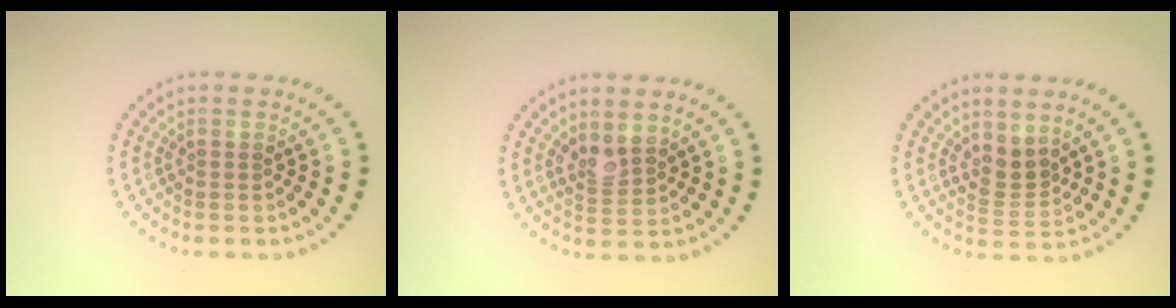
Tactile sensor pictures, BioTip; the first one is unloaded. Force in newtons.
{"total": 2.0, "press": 1.7, "slide": 1.1}
{"total": 2.3, "press": 1.6, "slide": 1.6}